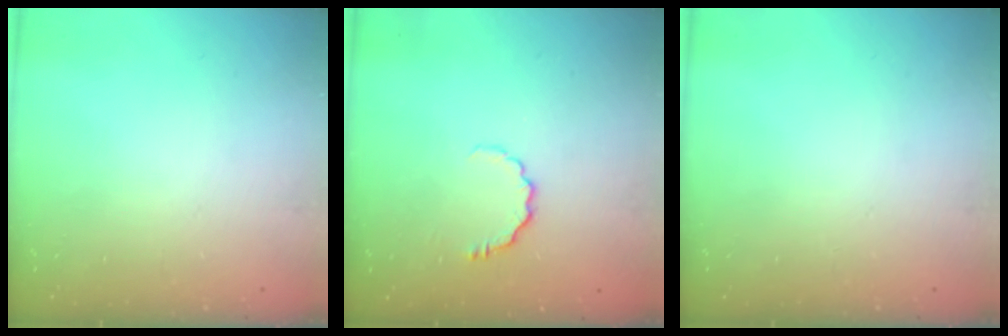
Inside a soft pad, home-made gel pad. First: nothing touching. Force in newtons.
{"total": 5.5, "press": 5.3, "slide": 1.5}
{"total": 0.0}